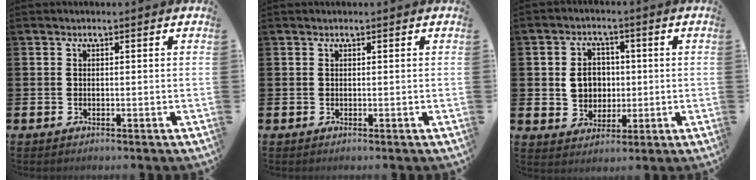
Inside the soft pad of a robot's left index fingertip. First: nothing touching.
{"total": 0.0}
{"total": 5.2, "force": [0.7, 4.6, 2.3], "torque": [-0.038, 0.009, 0.005]}